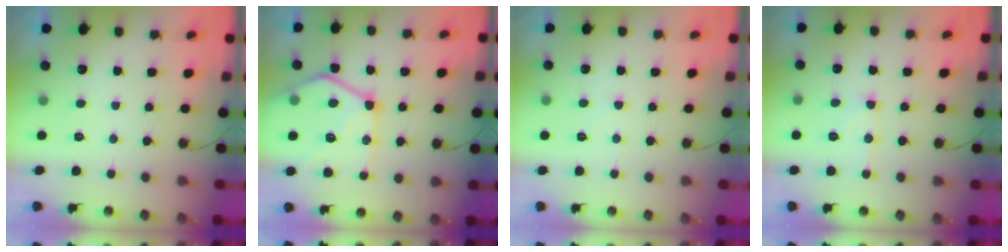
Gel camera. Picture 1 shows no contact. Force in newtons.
{"total": 19.8, "press": 19.8, "slide": 2.0}
{"total": 2.7, "press": 2.7, "slide": 0.3}
{"total": 8.0, "press": 8.0, "slide": 0.7}